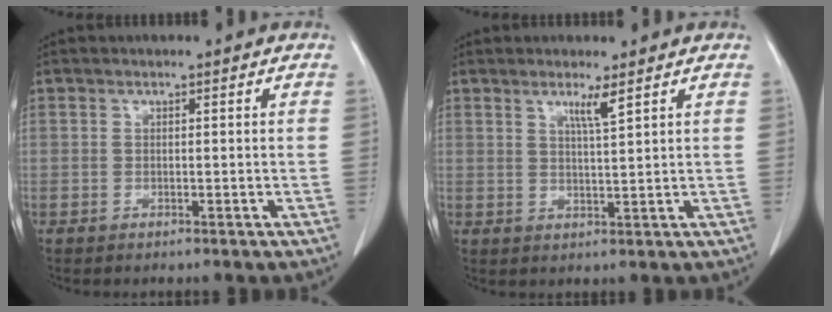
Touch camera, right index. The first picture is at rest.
{"total": 2.8, "force": [1.7, -0.4, 2.1], "torque": [-0.040, -0.006, 0.033]}